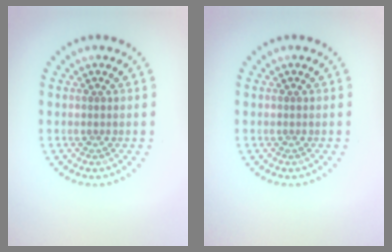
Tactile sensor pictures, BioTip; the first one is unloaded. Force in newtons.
{"total": 0.0}